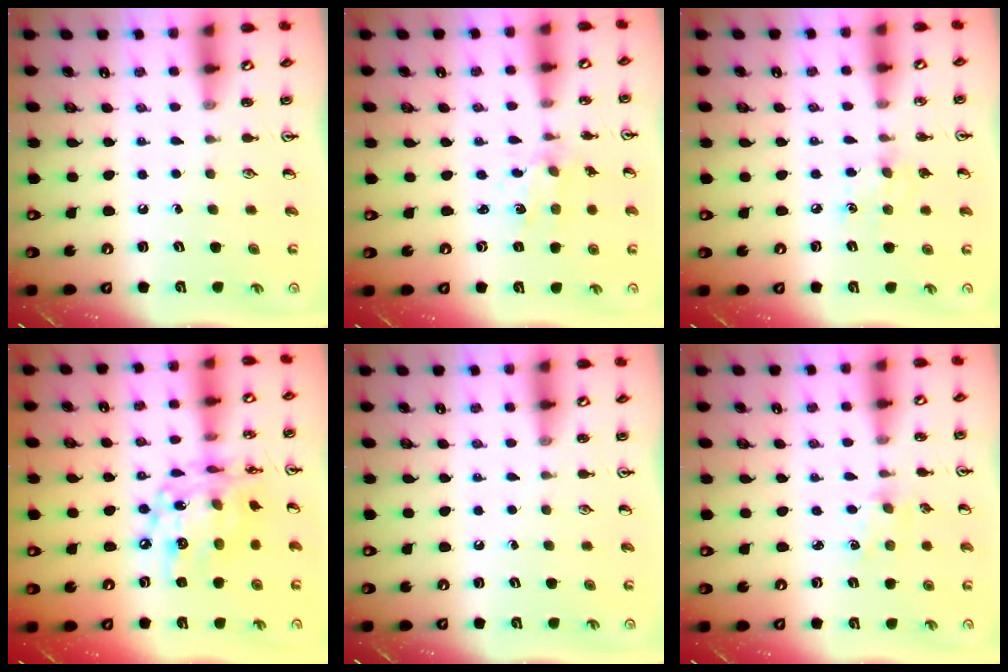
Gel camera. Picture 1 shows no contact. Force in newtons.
{"total": 1.9, "press": 1.9, "slide": 0.2}
{"total": 8.0, "press": 7.9, "slide": 0.8}
{"total": 16.1, "press": 16.0, "slide": 1.3}
{"total": 0.0}
{"total": 2.2, "press": 2.1, "slide": 0.3}